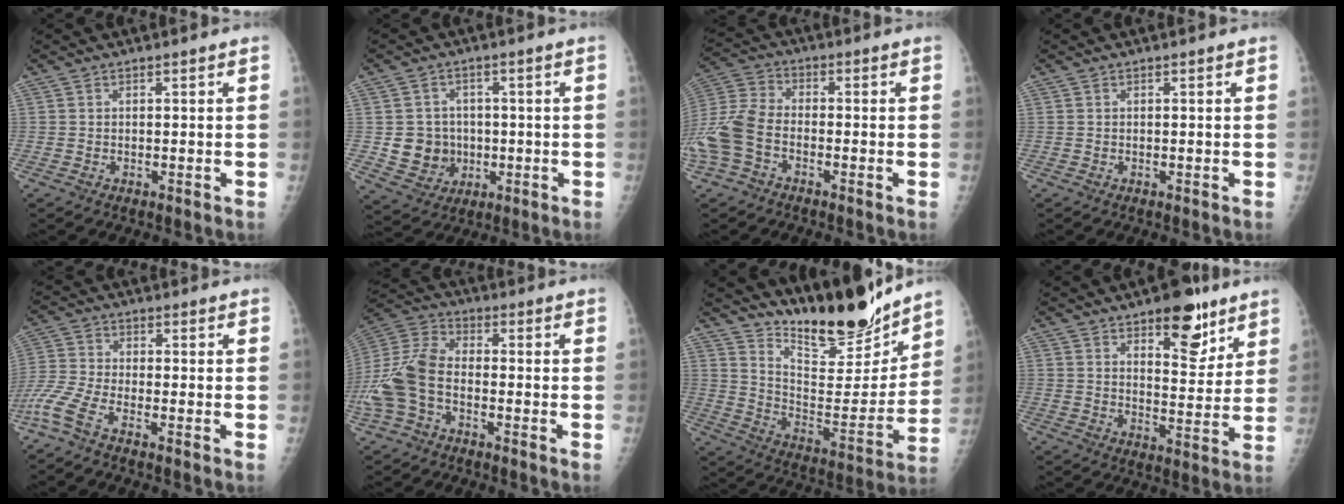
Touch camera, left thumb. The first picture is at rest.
{"total": 7.6, "force": [-0.3, 7.2, 2.5], "torque": [-0.001, 0.006, 0.006]}
{"total": 11.1, "force": [-3.9, 7.0, 7.7], "torque": [-0.174, 0.024, -0.084]}
{"total": 0.0}
{"total": 6.2, "force": [-4.3, 1.1, 4.4], "torque": [-0.116, 0.000, -0.102]}
{"total": 11.4, "force": [-3.7, 6.8, 8.3], "torque": [-0.186, 0.030, -0.081]}
{"total": 19.4, "force": [17.0, 5.1, 8.0], "torque": [-0.079, -0.130, 0.277]}
{"total": 12.0, "force": [7.5, 5.2, 7.8], "torque": [-0.069, -0.044, 0.108]}